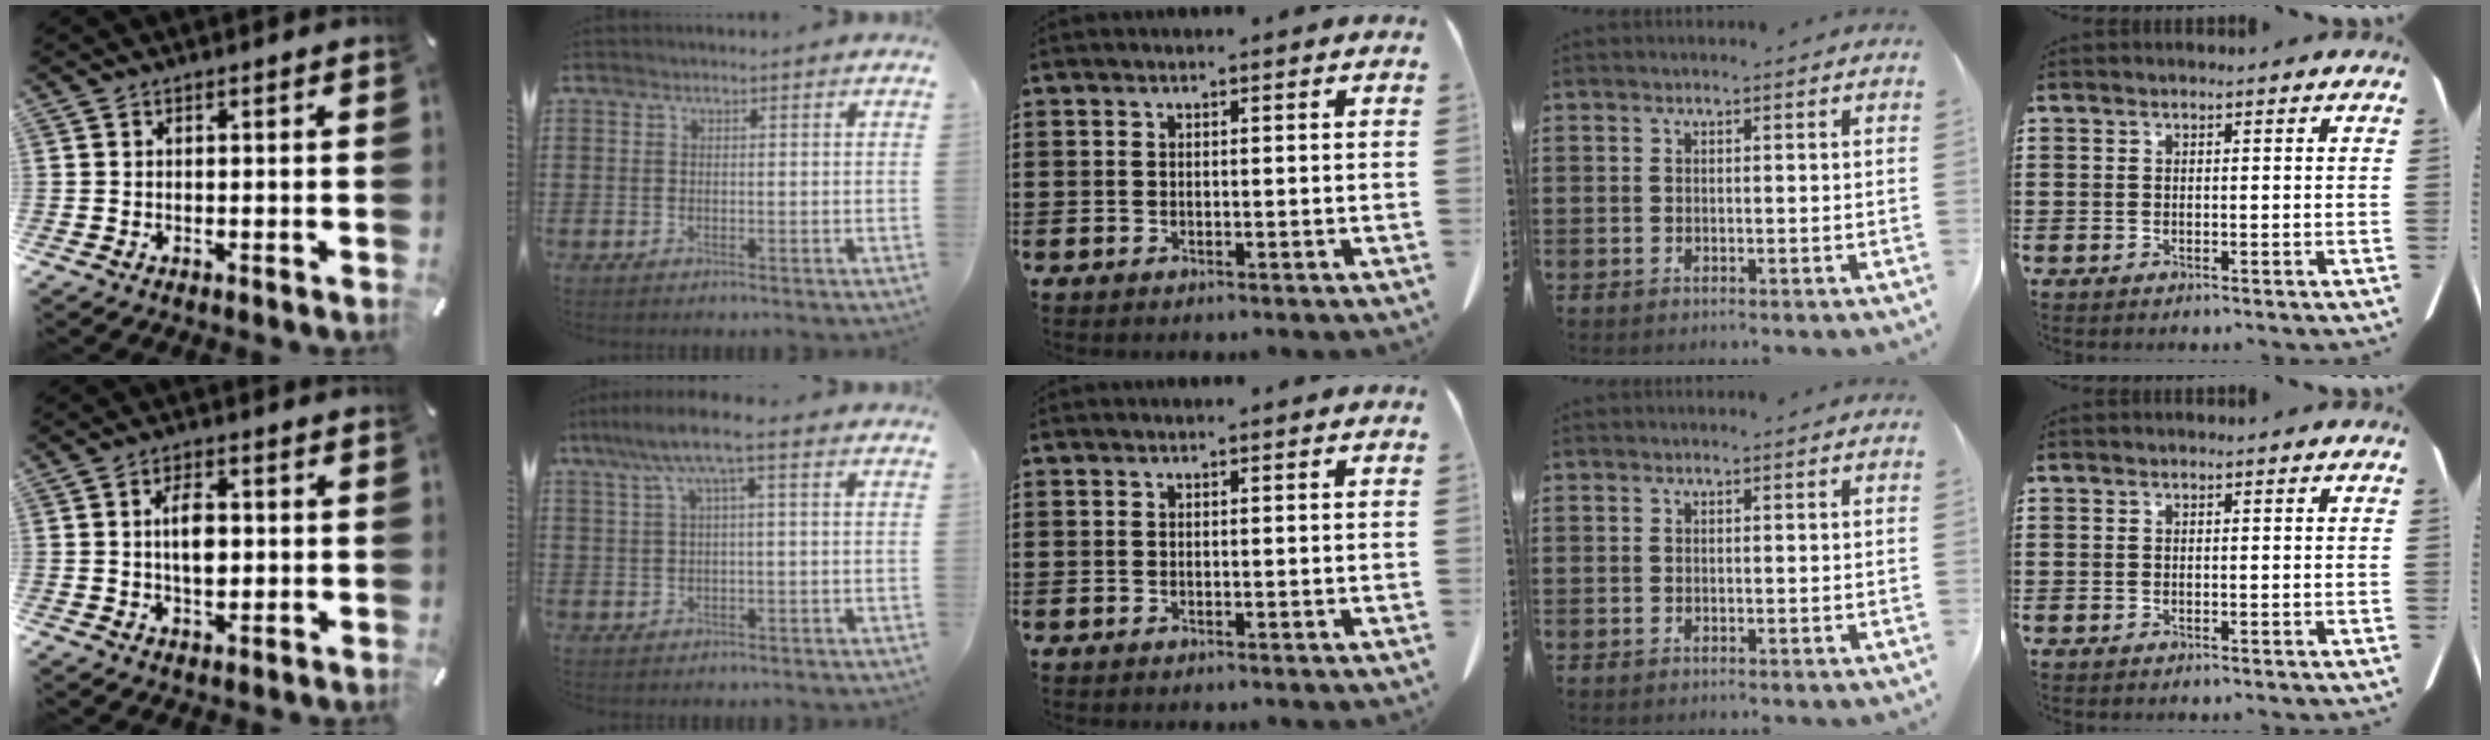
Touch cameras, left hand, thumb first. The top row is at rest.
{"thumb": {"total": 6.3, "force": [0.3, 3.6, 5.1], "torque": [-0.099, -0.003, -0.002]}, "index": {"total": 6.0, "force": [1.6, 0.7, 5.7], "torque": [-0.118, 0.005, 0.023]}}